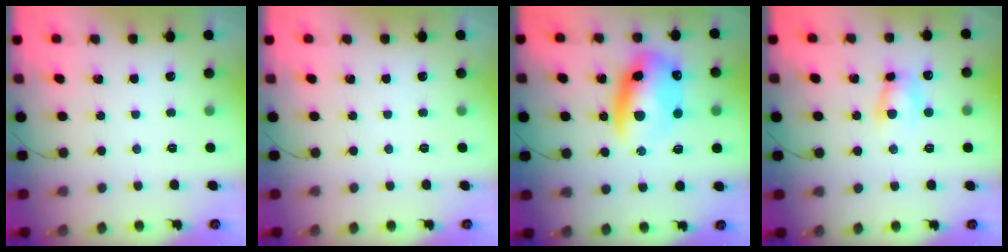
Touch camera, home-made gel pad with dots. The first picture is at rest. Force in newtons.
{"total": 0.0}
{"total": 13.4, "press": 13.0, "slide": 3.1}
{"total": 5.7, "press": 5.7, "slide": 0.1}